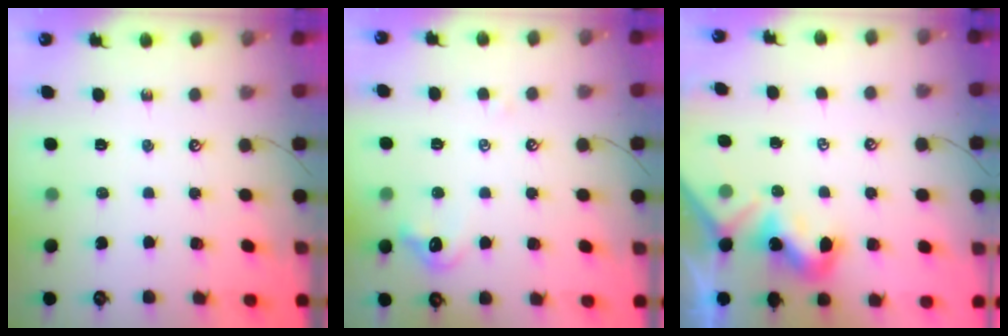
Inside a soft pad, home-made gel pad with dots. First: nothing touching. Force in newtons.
{"total": 1.3, "press": 1.1, "slide": 0.7}
{"total": 1.9, "press": 1.8, "slide": 0.3}